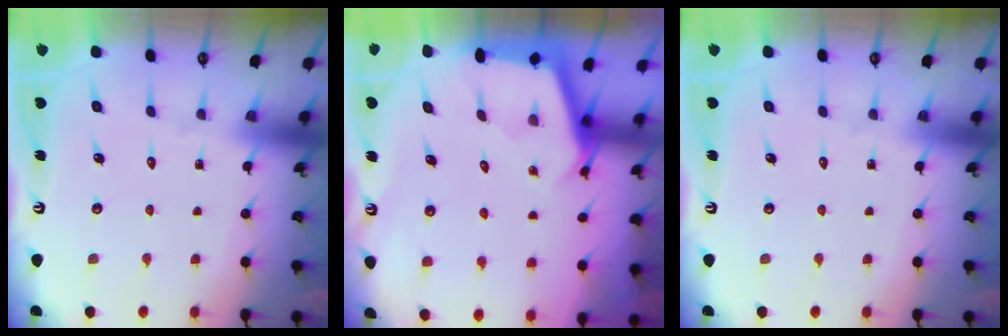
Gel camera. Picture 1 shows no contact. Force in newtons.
{"total": 2.5, "press": 2.5, "slide": 0.4}
{"total": 0.0}